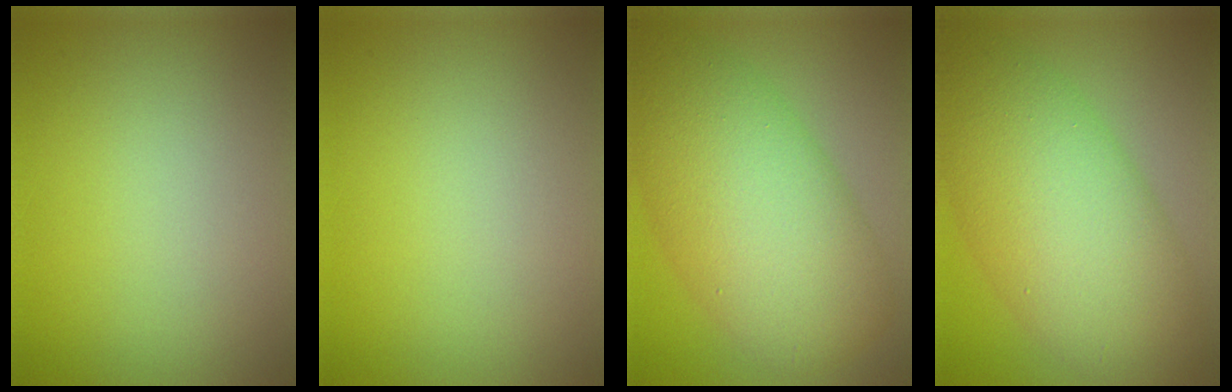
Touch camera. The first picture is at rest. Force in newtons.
{"total": 0.0}
{"total": 11.1, "press": 11.1, "slide": 0.1}
{"total": 10.3, "press": 10.3, "slide": 0.1}